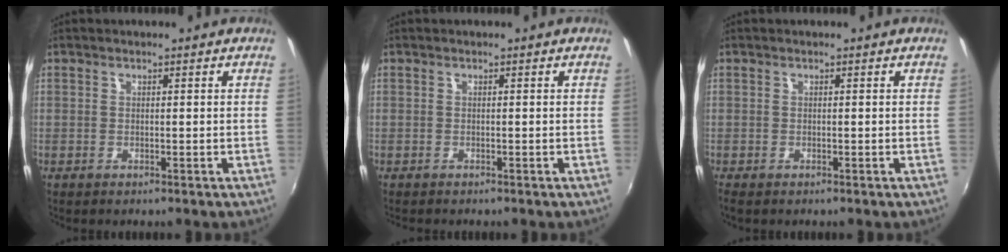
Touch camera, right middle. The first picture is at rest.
{"total": 0.7, "force": [-0.7, 0.2, 0.2], "torque": [-0.004, -0.002, -0.012]}
{"total": 0.6, "force": [-0.4, 0.2, 0.3], "torque": [-0.009, -0.002, -0.007]}